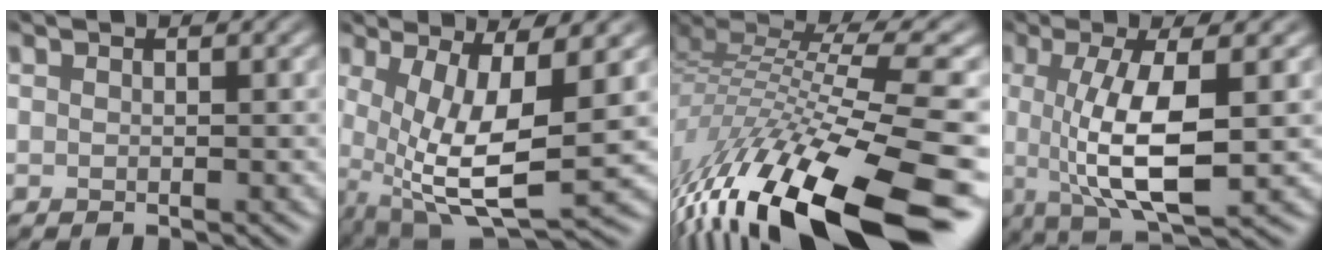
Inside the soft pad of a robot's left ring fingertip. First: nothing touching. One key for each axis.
{"total": 9.9, "fx": -0.3, "fy": 3.4, "fz": 9.2, "tx": -0.184, "ty": -0.017, "tz": 0.007}
{"total": 15.8, "fx": -10.2, "fy": 3.2, "fz": 11.6, "tx": -0.224, "ty": 0.005, "tz": -0.171}
{"total": 7.3, "fx": -1.5, "fy": 2.0, "fz": 6.9, "tx": -0.123, "ty": -0.010, "tz": -0.024}